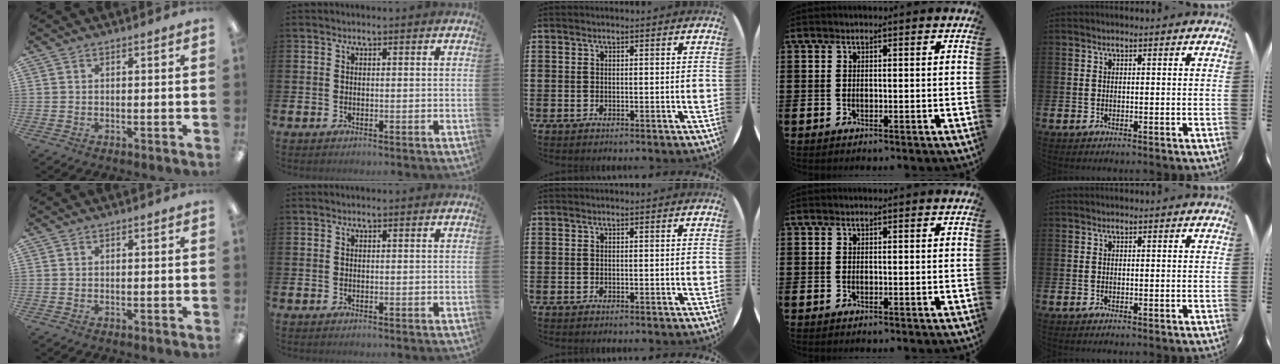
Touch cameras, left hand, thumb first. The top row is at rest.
{}